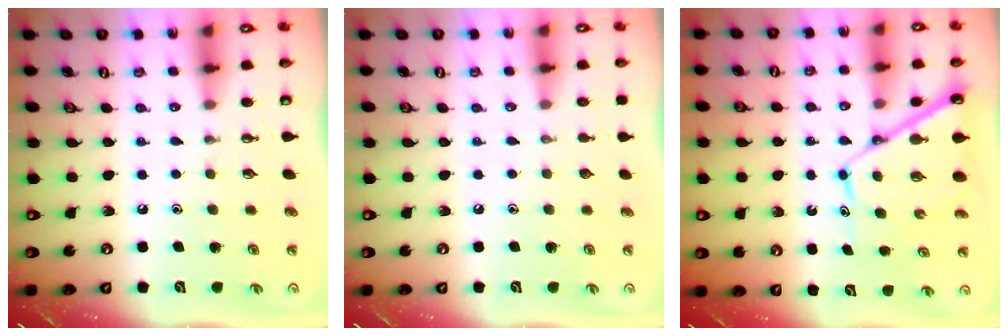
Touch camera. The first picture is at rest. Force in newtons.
{"total": 0.0}
{"total": 10.5, "press": 10.4, "slide": 1.1}